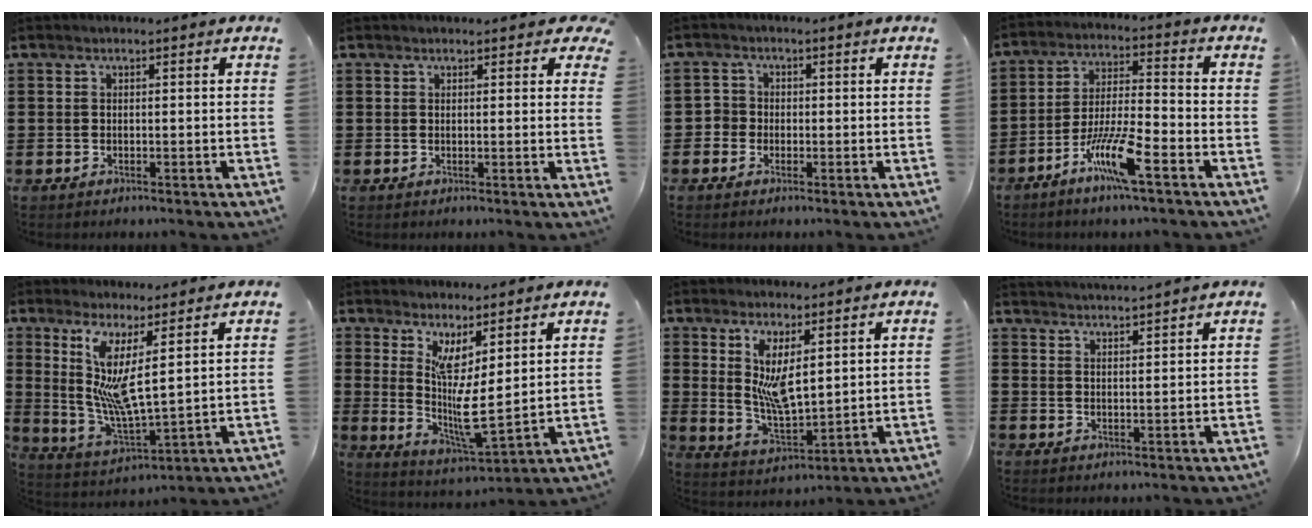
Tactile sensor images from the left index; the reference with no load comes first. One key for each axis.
{"total": 1.5, "fx": 1.1, "fy": 1.0, "fz": 0.3, "tx": -0.004, "ty": 0.005, "tz": 0.020}
{"total": 2.1, "fx": -0.6, "fy": 2.0, "fz": 0.1, "tx": -0.012, "ty": 0.005, "tz": -0.016}
{"total": 9.4, "fx": -5.9, "fy": 1.3, "fz": 7.2, "tx": -0.155, "ty": -0.001, "tz": -0.116}
{"total": 7.7, "fx": 3.9, "fy": 0.9, "fz": 6.5, "tx": -0.154, "ty": -0.040, "tz": 0.063}
{"total": 6.4, "fx": 2.4, "fy": 1.3, "fz": 5.8, "tx": -0.126, "ty": -0.037, "tz": 0.036}
{"total": 7.2, "fx": 2.8, "fy": 3.0, "fz": 6.0, "tx": -0.121, "ty": -0.010, "tz": 0.047}
{"total": 2.8, "fx": 2.7, "fy": -0.6, "fz": -0.2, "tx": -0.005, "ty": -0.014, "tz": 0.051}